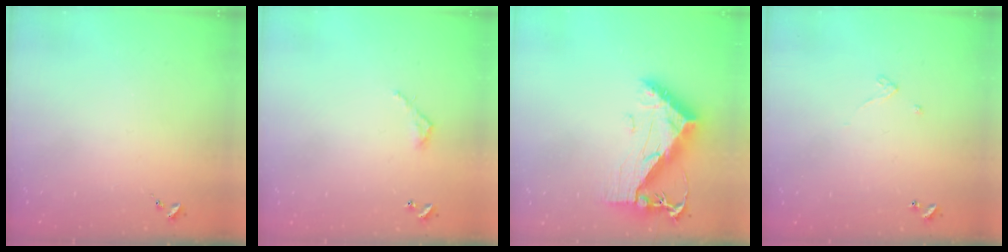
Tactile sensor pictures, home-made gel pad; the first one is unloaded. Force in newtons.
{"total": 3.9, "press": 3.9, "slide": 0.3}
{"total": 12.5, "press": 12.4, "slide": 1.1}
{"total": 2.6, "press": 2.6, "slide": 0.2}